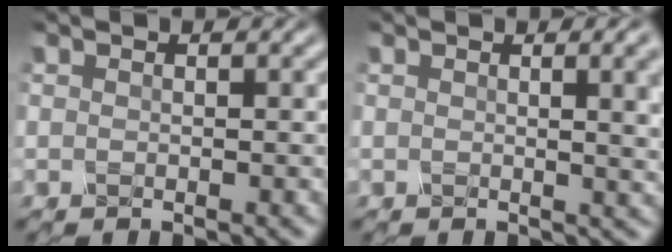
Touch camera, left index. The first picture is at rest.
{"total": 8.0, "force": [2.3, 3.8, 6.6], "torque": [-0.029, 0.047, 0.013]}